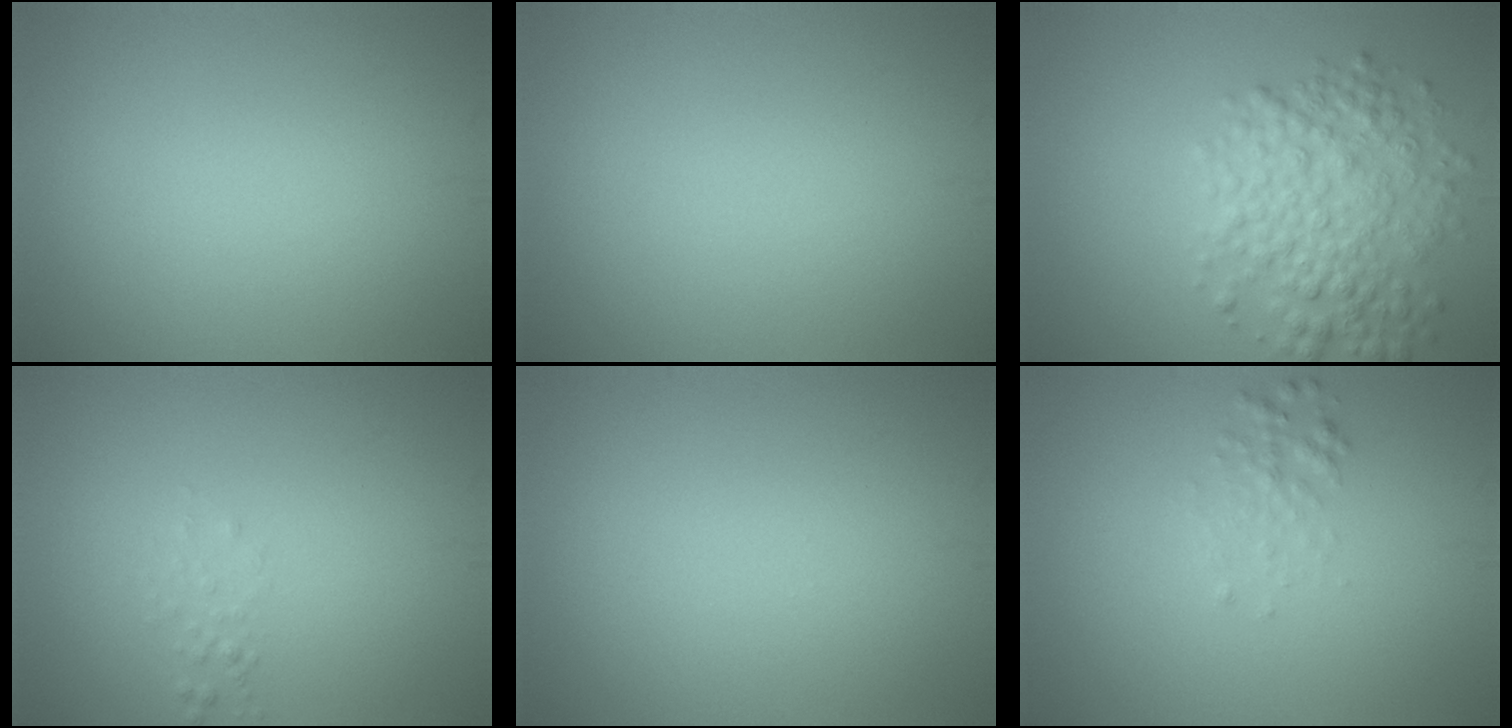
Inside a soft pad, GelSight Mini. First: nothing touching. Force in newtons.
{"total": 0.0}
{"total": 5.5, "press": 5.5, "slide": 0.2}
{"total": 0.7, "press": 0.7, "slide": 0.1}
{"total": 0.0}
{"total": 1.4, "press": 1.4, "slide": 0.0}